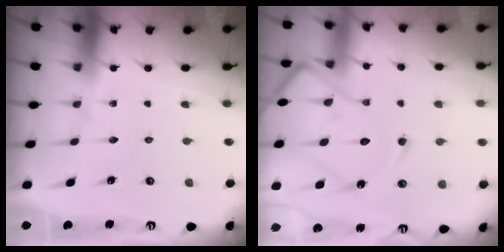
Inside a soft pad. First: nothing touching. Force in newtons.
{"total": 16.2, "press": 16.1, "slide": 1.5}